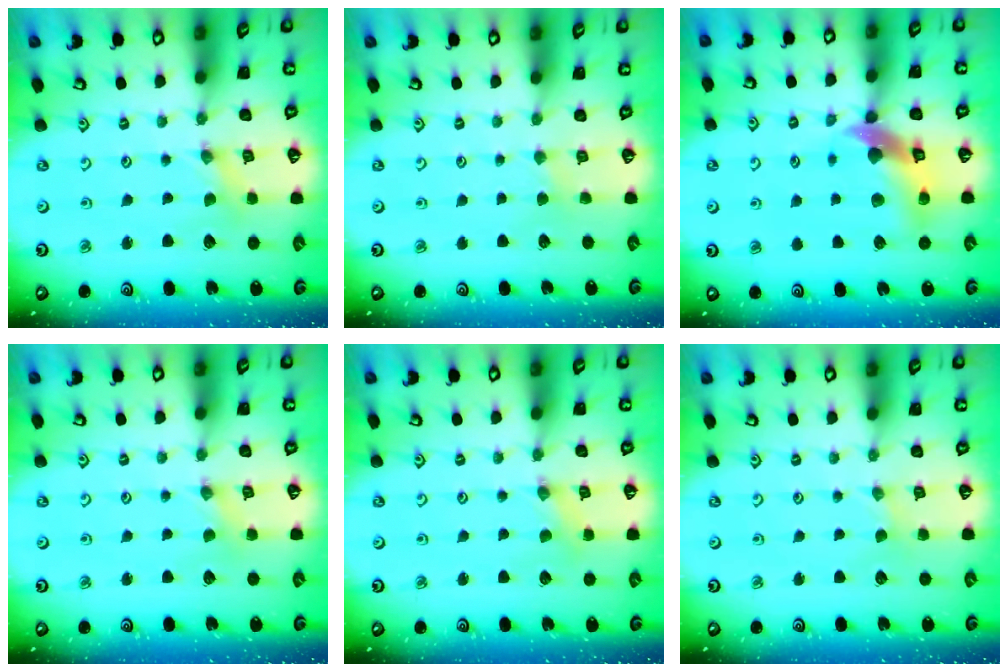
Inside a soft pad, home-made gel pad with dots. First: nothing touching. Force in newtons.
{"total": 1.6, "press": 1.6, "slide": 0.3}
{"total": 12.1, "press": 11.9, "slide": 2.0}
{"total": 1.4, "press": 1.4, "slide": 0.2}
{"total": 1.1, "press": 1.1, "slide": 0.2}
{"total": 0.0}